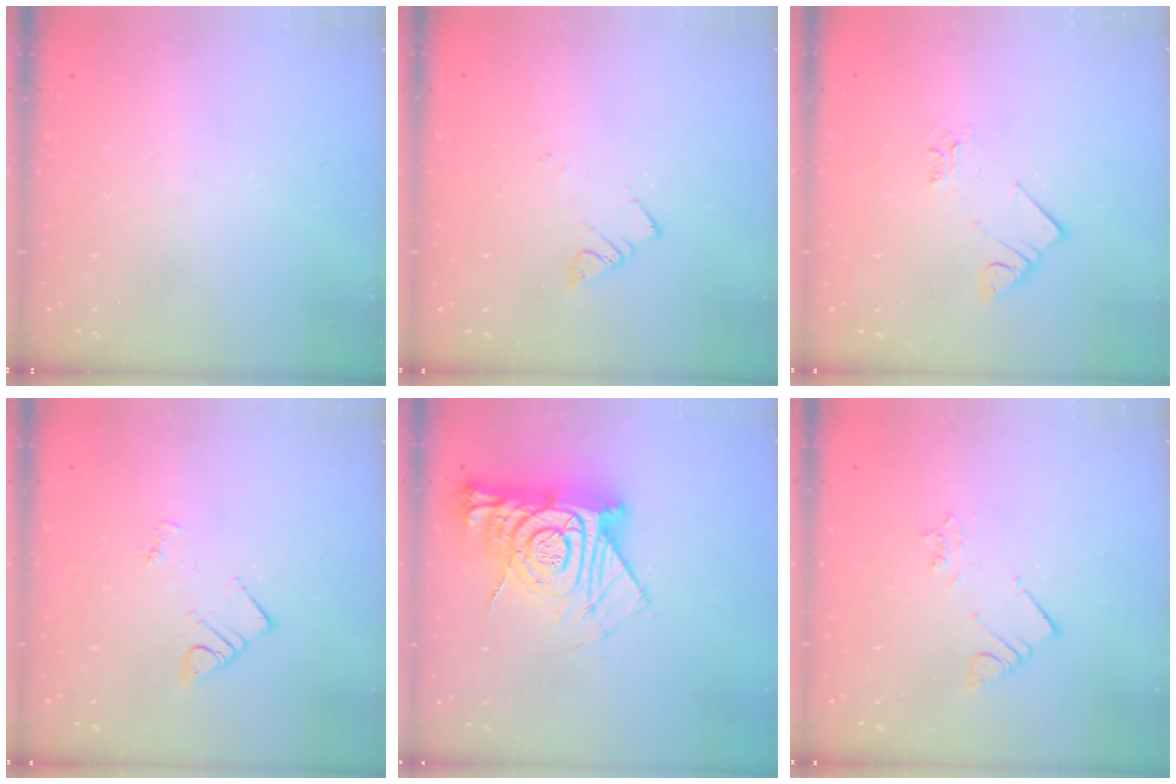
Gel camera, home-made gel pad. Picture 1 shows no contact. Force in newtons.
{"total": 3.8, "press": 3.8, "slide": 0.2}
{"total": 3.0, "press": 3.0, "slide": 0.0}
{"total": 3.8, "press": 3.8, "slide": 0.4}
{"total": 17.8, "press": 17.7, "slide": 1.6}
{"total": 2.8, "press": 2.7, "slide": 0.5}